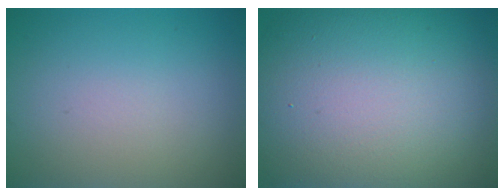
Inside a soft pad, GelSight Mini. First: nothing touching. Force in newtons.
{"total": 19.0, "press": 19.0, "slide": 1.0}